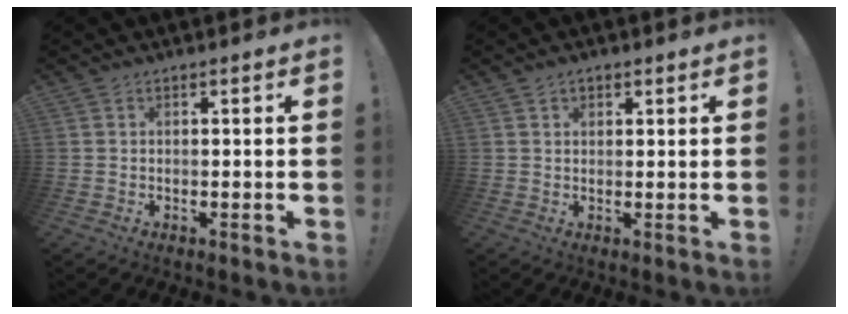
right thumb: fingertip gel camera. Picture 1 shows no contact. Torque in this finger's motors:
{"motor_torque": [0.04, -0.11, 0.02, 0.00, 0.06]}